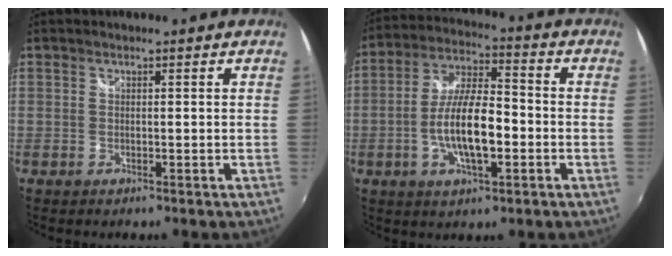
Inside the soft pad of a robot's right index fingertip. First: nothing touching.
{"total": 12.1, "force": [-3.0, 4.0, 11.0], "torque": [-0.219, 0.002, -0.053]}